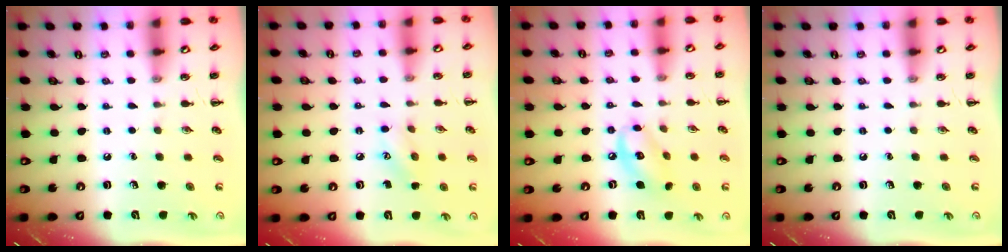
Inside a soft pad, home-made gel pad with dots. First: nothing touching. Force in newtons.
{"total": 7.3, "press": 7.2, "slide": 1.1}
{"total": 9.7, "press": 9.5, "slide": 1.7}
{"total": 0.0}